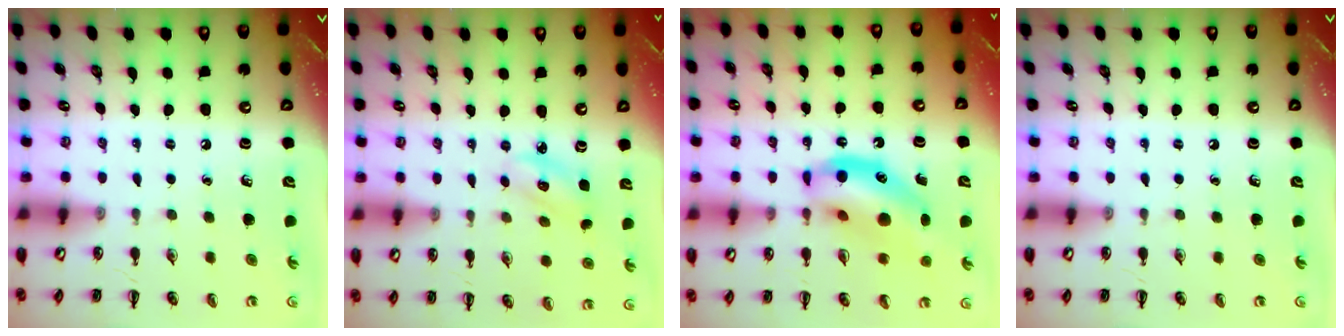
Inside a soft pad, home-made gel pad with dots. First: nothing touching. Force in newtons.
{"total": 2.6, "press": 2.5, "slide": 0.5}
{"total": 15.9, "press": 15.5, "slide": 3.7}
{"total": 0.0}